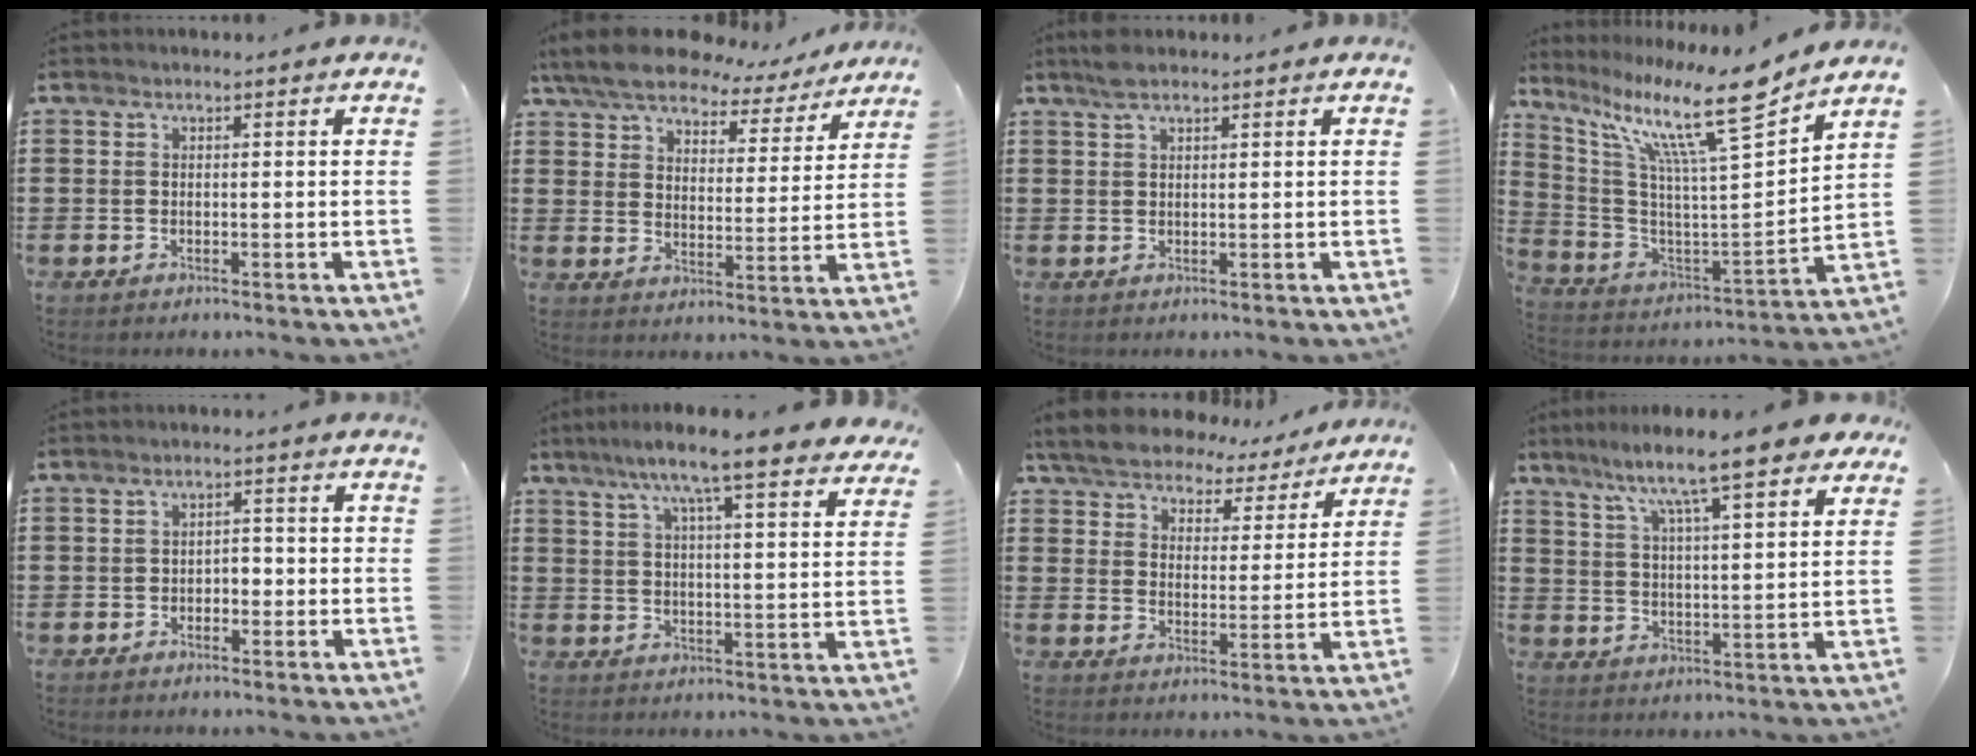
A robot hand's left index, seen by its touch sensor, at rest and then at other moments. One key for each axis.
{"total": 8.1, "fx": 7.4, "fy": 2.1, "fz": 2.7, "tx": -0.078, "ty": -0.038, "tz": 0.129}
{"total": 2.8, "fx": 2.1, "fy": 0.7, "fz": 1.7, "tx": -0.038, "ty": 0.005, "tz": 0.038}
{"total": 13.8, "fx": 10.1, "fy": 1.4, "fz": 9.3, "tx": -0.198, "ty": -0.065, "tz": 0.157}
{"total": 2.0, "fx": -1.3, "fy": 1.2, "fz": 0.8, "tx": -0.020, "ty": 0.005, "tz": -0.030}
{"total": 8.9, "fx": 7.2, "fy": 0.3, "fz": 5.2, "tx": -0.115, "ty": -0.027, "tz": 0.121}
{"total": 6.5, "fx": 6.3, "fy": 1.3, "fz": 1.1, "tx": -0.056, "ty": -0.039, "tz": 0.111}
{"total": 9.0, "fx": 7.5, "fy": 0.6, "fz": 5.0, "tx": -0.120, "ty": -0.038, "tz": 0.121}